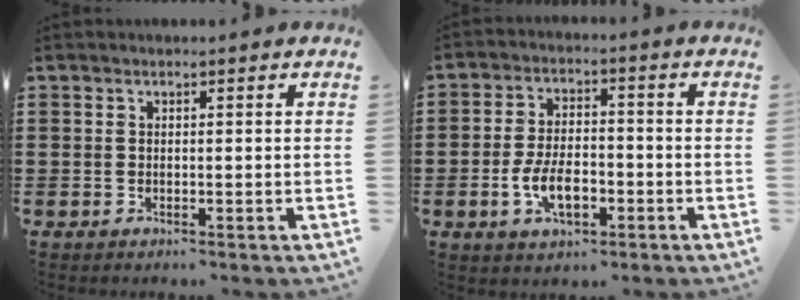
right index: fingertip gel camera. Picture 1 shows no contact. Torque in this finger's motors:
{"motor_torque": [1.10, 1.04, 0.20, 0.15]}